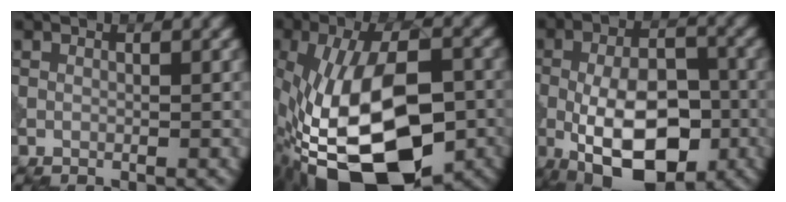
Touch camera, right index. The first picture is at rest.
{"total": 18.6, "force": [-7.4, 9.2, 14.4], "torque": [-0.268, -0.002, -0.118]}
{"total": 12.0, "force": [-4.2, 5.8, 9.6], "torque": [-0.155, 0.000, -0.074]}